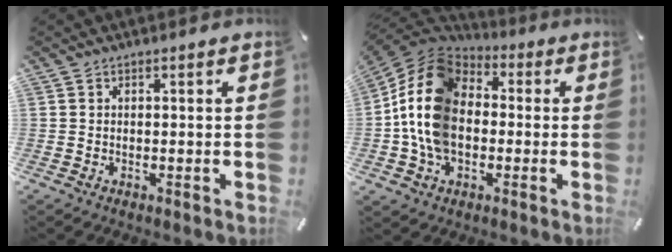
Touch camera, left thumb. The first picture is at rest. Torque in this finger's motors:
{"motor_torque": [2.12, 2.89, 1.91, 0.03, 0.73]}